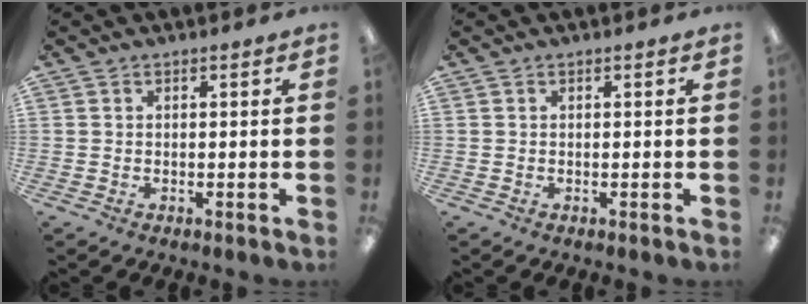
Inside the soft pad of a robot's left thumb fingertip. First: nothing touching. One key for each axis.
{"total": 0.0}